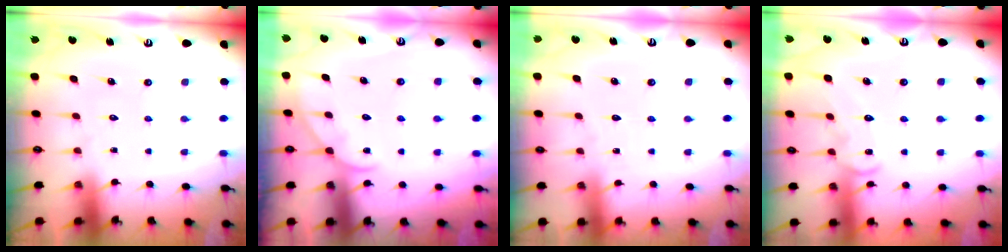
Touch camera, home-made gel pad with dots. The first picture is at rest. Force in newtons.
{"total": 3.2, "press": 3.2, "slide": 0.4}
{"total": 1.0, "press": 1.0, "slide": 0.2}
{"total": 10.9, "press": 10.8, "slide": 0.7}